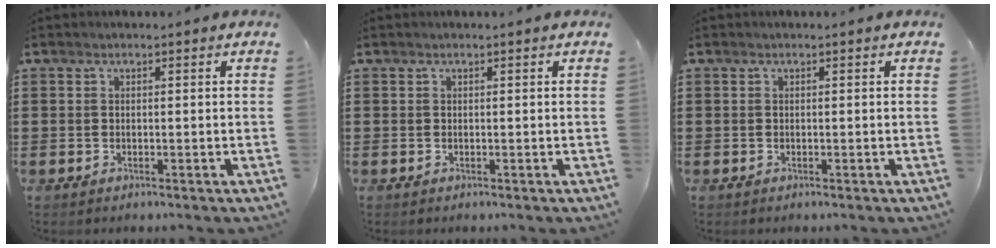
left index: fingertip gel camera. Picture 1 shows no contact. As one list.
[{"total": 0.0}, {"total": 0.0}]